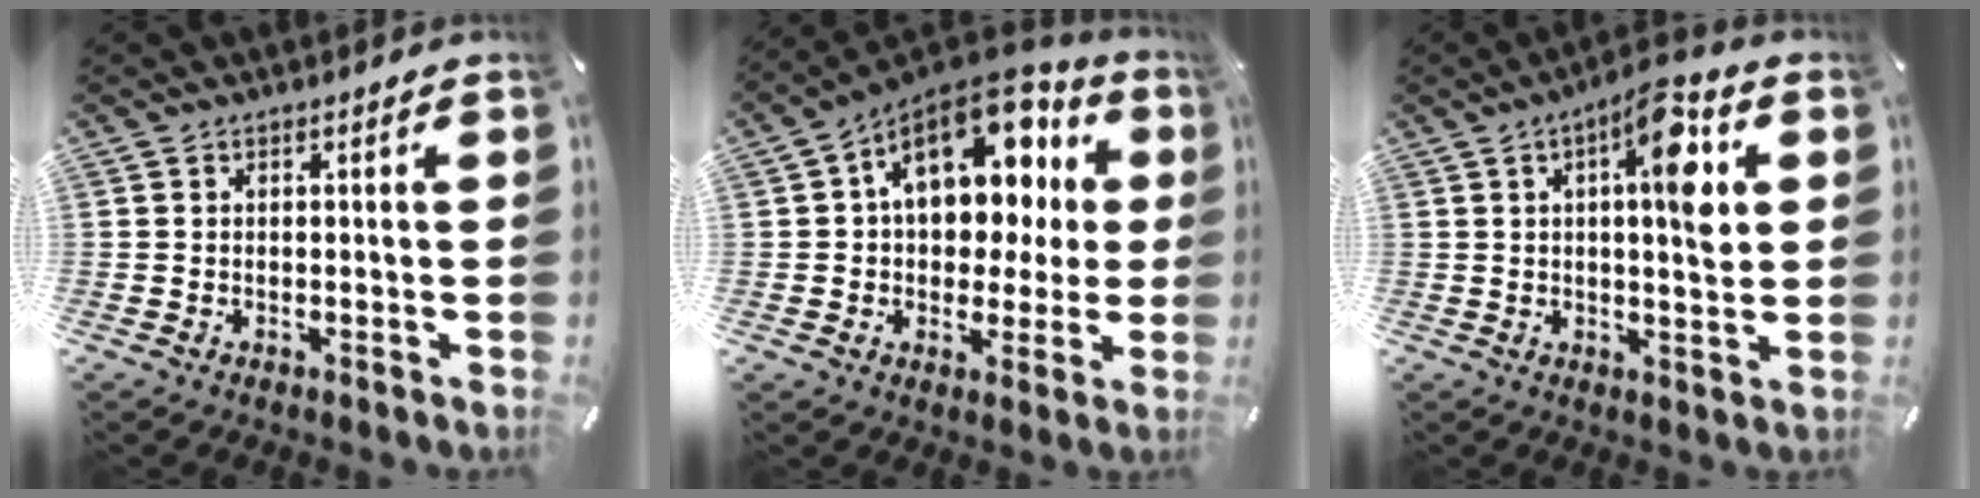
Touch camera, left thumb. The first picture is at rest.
{"total": 18.8, "force": [7.4, 11.8, 12.6], "torque": [-0.187, -0.051, 0.126]}
{"total": 12.0, "force": [4.2, 3.6, 10.6], "torque": [-0.156, -0.015, 0.060]}